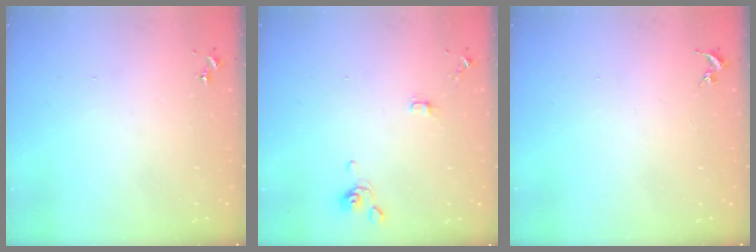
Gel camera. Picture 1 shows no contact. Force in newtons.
{"total": 5.8, "press": 5.7, "slide": 0.8}
{"total": 0.0}